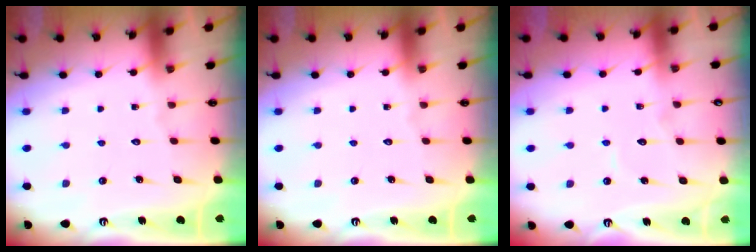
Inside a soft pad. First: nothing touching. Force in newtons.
{"total": 0.0}
{"total": 4.1, "press": 4.1, "slide": 0.4}